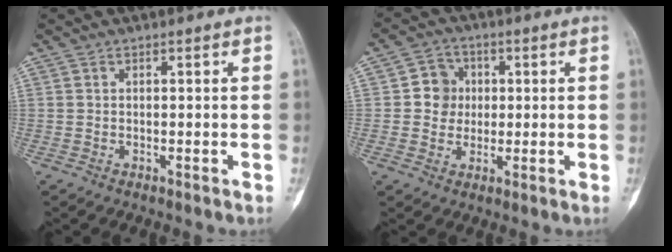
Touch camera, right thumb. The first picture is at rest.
{"total": 6.1, "force": [0.5, 5.6, 2.2], "torque": [0.000, 0.008, 0.002]}